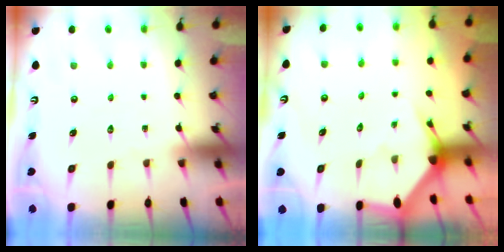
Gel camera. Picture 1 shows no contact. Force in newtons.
{"total": 2.9, "press": 2.9, "slide": 0.2}